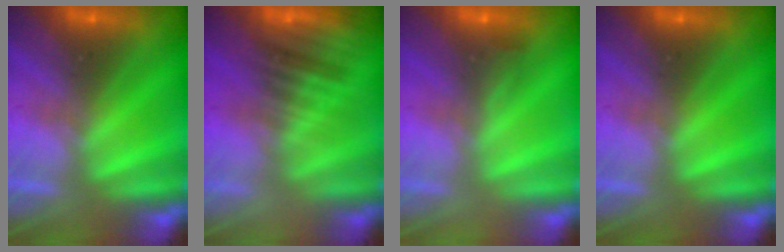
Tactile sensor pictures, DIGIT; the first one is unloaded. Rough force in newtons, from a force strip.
{"total": 4.6}
{"total": 2.9}
{"total": 0.0}